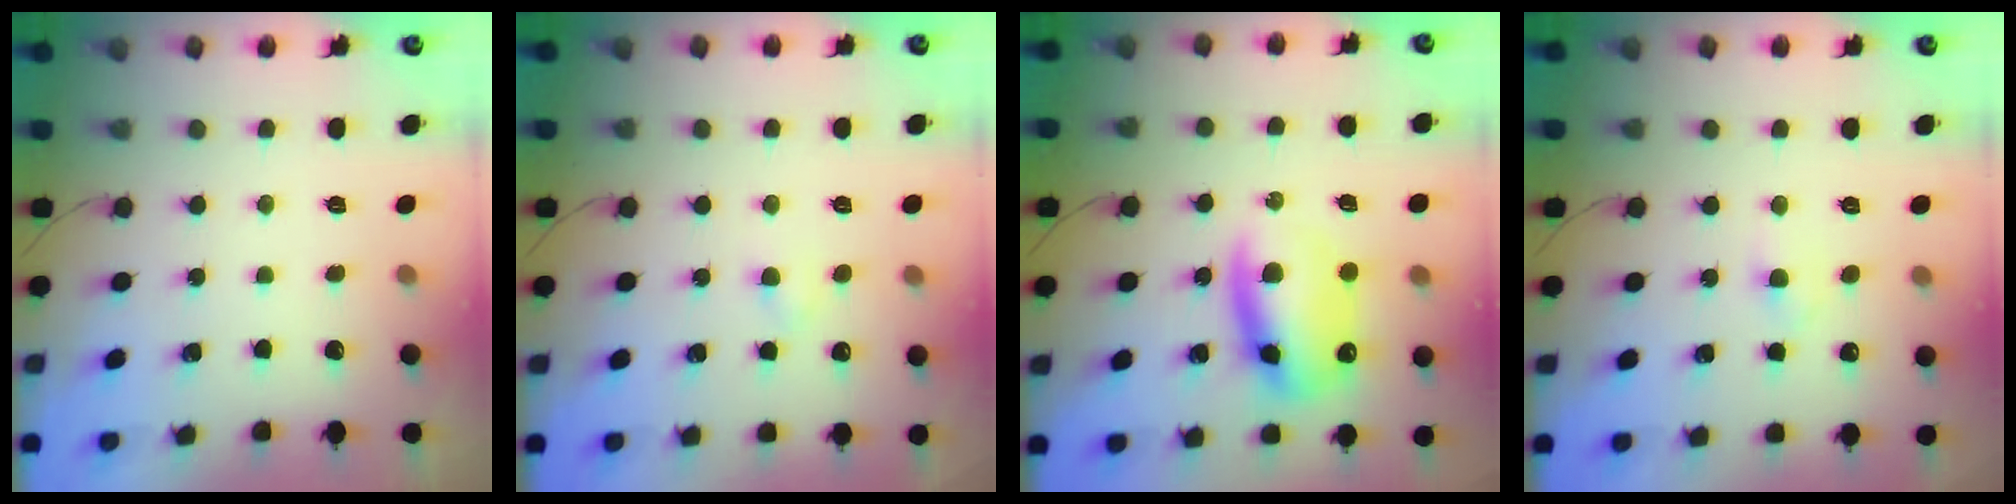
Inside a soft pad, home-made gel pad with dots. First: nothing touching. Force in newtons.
{"total": 1.8, "press": 1.6, "slide": 0.8}
{"total": 12.1, "press": 11.8, "slide": 2.4}
{"total": 2.1, "press": 1.9, "slide": 0.9}